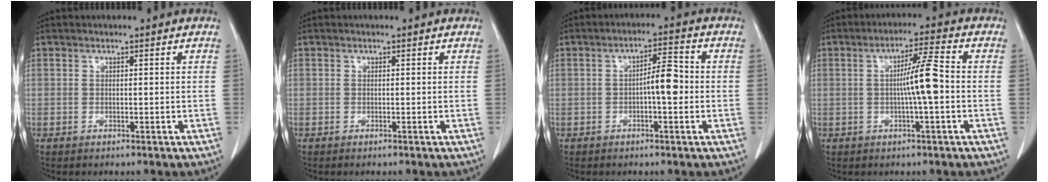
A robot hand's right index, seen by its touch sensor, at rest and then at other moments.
{"total": 0.0}
{"total": 4.7, "force": [-0.5, 1.1, 4.6], "torque": [-0.067, 0.017, -0.005]}
{"total": 6.4, "force": [-0.4, -0.3, 6.4], "torque": [-0.104, 0.010, -0.006]}